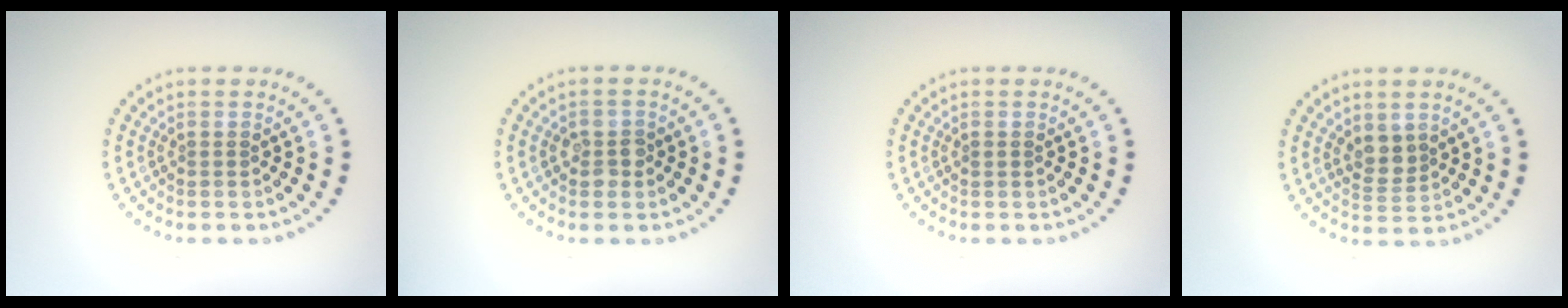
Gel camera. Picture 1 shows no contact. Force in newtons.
{"total": 2.0, "press": 2.0, "slide": 0.3}
{"total": 0.5, "press": 0.5, "slide": 0.1}
{"total": 2.2, "press": 2.0, "slide": 1.1}